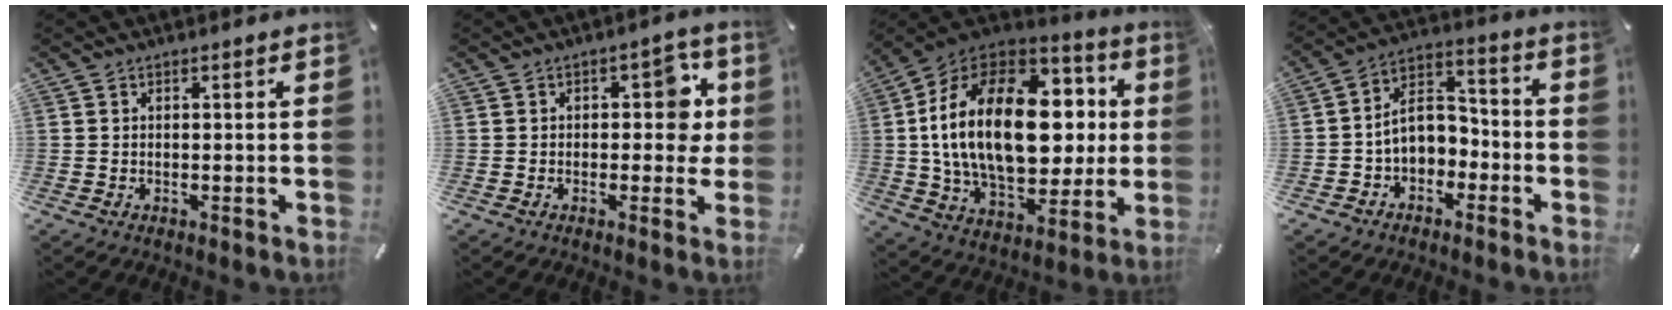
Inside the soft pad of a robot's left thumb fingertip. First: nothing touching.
{"total": 8.4, "force": [1.4, 5.2, 6.5], "torque": [-0.071, -0.003, 0.014]}
{"total": 27.9, "force": [1.9, 16.8, 22.2], "torque": [-0.434, 0.004, 0.034]}
{"total": 8.9, "force": [-1.5, 7.2, 5.1], "torque": [-0.091, 0.019, -0.025]}